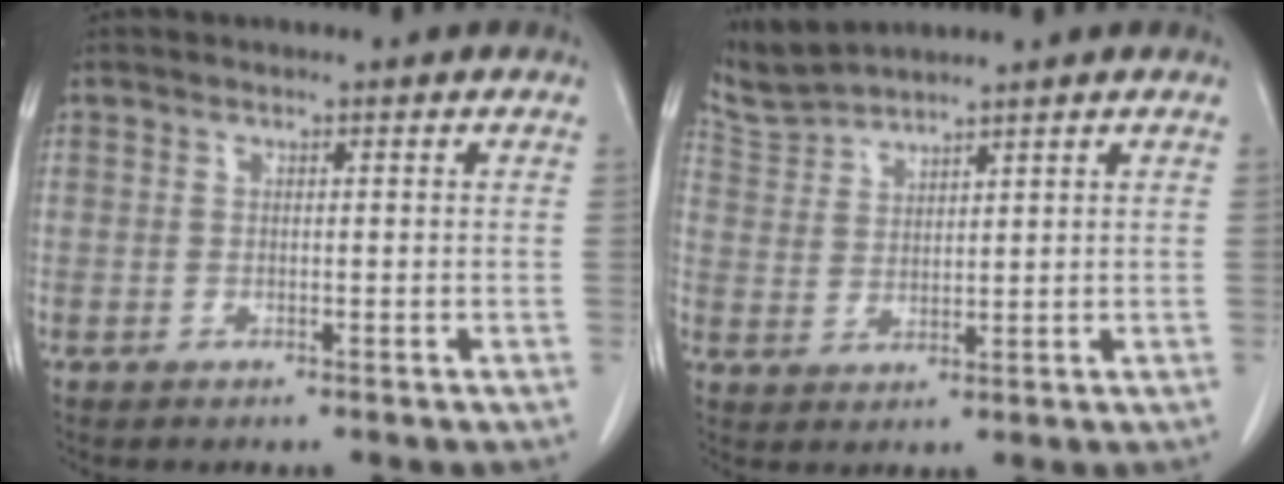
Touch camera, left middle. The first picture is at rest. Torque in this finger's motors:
{"motor_torque": [0.05, -0.33, -0.06, -0.02]}